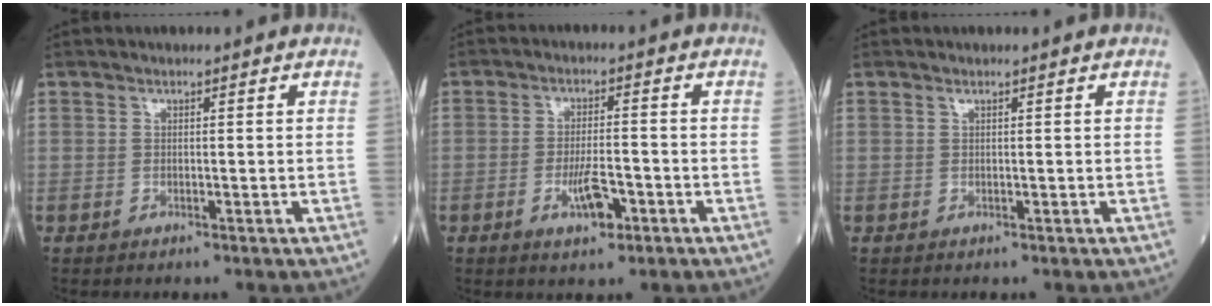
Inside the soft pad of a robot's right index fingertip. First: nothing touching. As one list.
[{"total": 5.0, "force": [-2.2, 1.4, 4.2], "torque": [-0.078, 0.000, -0.036]}, {"total": 0.0}]